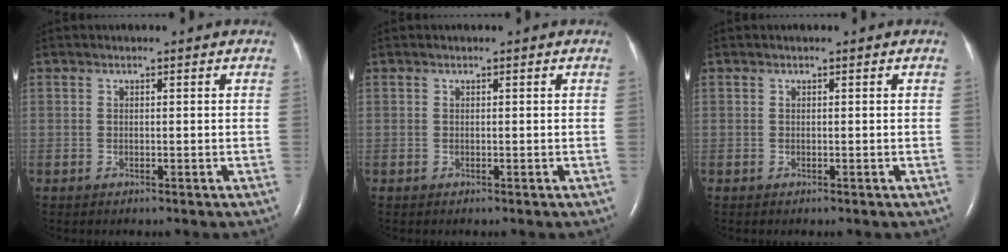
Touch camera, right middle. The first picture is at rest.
{"total": 0.0}
{"total": 0.0}